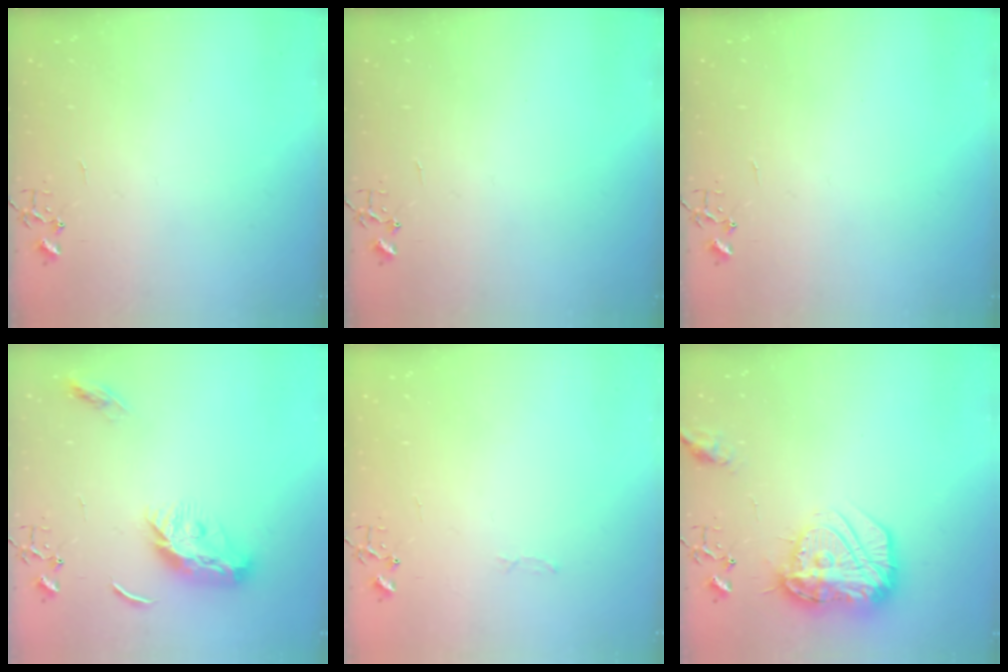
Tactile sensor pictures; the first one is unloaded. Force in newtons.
{"total": 0.0}
{"total": 0.0}
{"total": 11.0, "press": 11.0, "slide": 0.1}
{"total": 2.8, "press": 2.8, "slide": 0.4}
{"total": 19.3, "press": 19.2, "slide": 1.6}